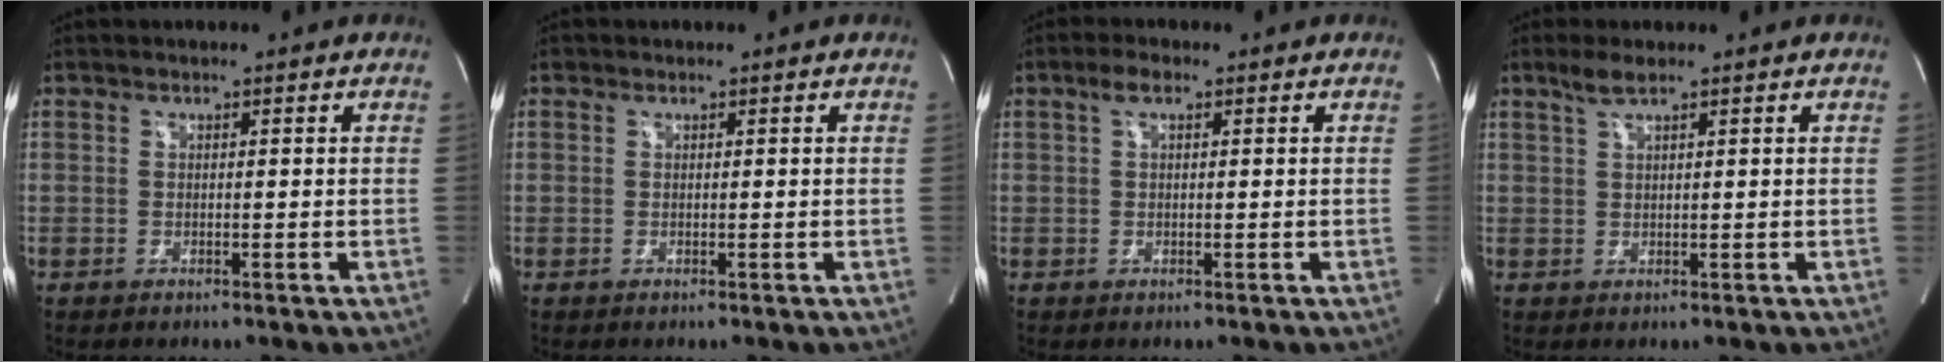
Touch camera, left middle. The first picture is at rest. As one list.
[{"total": 0.0}, {"total": 2.1, "force": [1.1, 0.8, 1.7], "torque": [-0.039, 0.012, 0.021]}, {"total": 2.9, "force": [2.1, 0.3, 1.9], "torque": [-0.049, 0.006, 0.044]}]